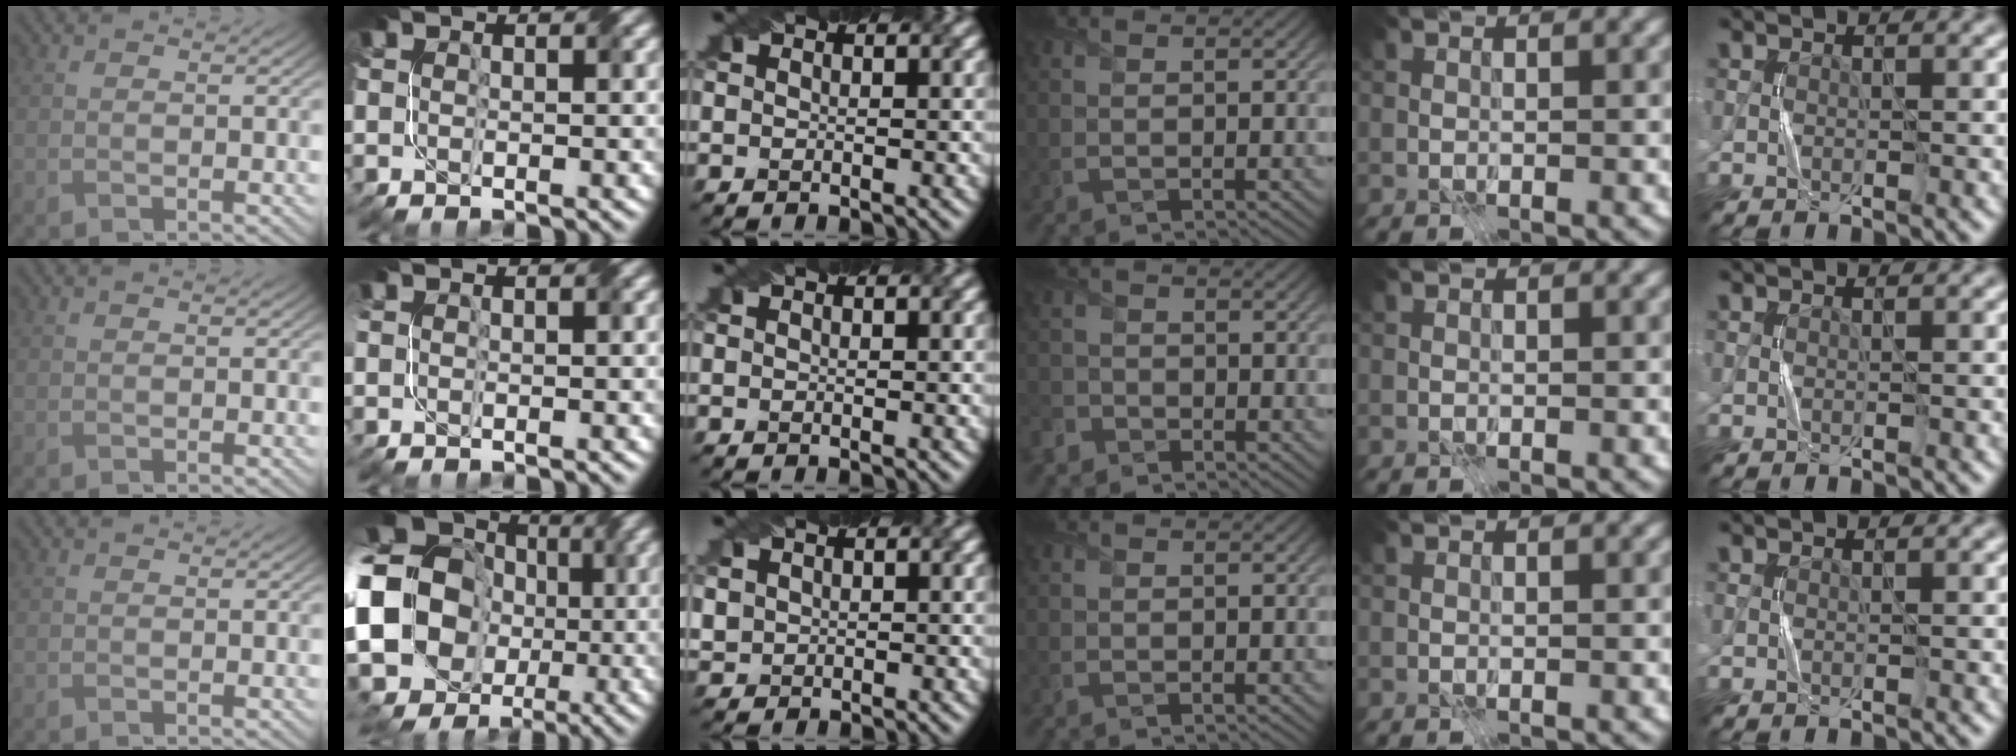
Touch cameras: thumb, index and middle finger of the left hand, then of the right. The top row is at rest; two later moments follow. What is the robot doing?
{"motion": "fold", "object": "paper"}